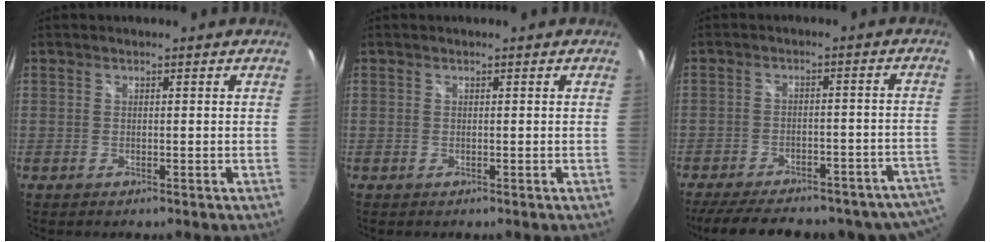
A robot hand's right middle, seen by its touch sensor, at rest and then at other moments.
{"total": 0.0}
{"total": 25.0, "force": [-20.8, 8.5, 10.9], "torque": [-0.180, -0.012, -0.251]}